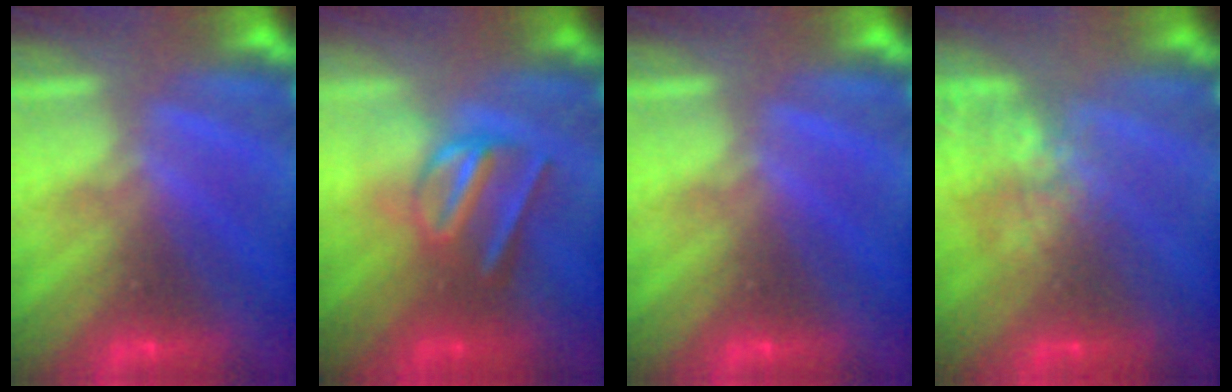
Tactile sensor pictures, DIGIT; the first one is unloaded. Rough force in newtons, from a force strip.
{"total": 2.9}
{"total": 0.0}
{"total": 4.9}